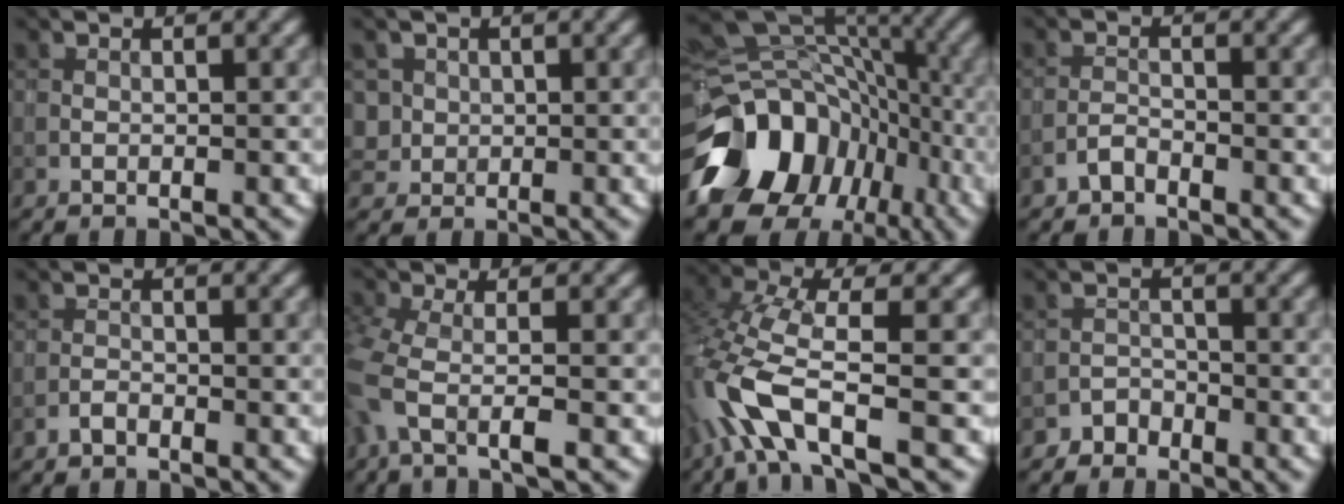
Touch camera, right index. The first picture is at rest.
{"total": 2.8, "force": [0.5, 2.7, 0.6], "torque": [-0.005, 0.005, 0.018]}
{"total": 15.7, "force": [-7.7, 11.7, 7.0], "torque": [-0.140, -0.010, -0.118]}
{"total": 1.1, "force": [-1.0, 0.5, 0.4], "torque": [-0.005, 0.007, -0.022]}
{"total": 0.8, "force": [-0.7, 0.3, 0.3], "torque": [-0.004, 0.004, -0.015]}
{"total": 4.3, "force": [-1.6, 1.5, 3.7], "torque": [-0.088, -0.005, -0.044]}
{"total": 7.7, "force": [-3.0, 2.8, 6.5], "torque": [-0.153, 0.005, -0.073]}
{"total": 1.6, "force": [-1.3, 0.8, -0.2], "torque": [0.011, 0.012, -0.025]}